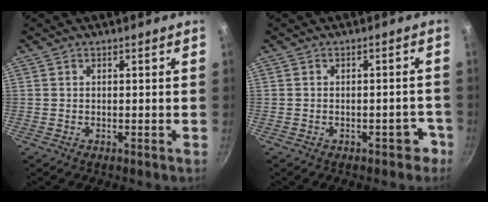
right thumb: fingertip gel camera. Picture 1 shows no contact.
{"total": 3.4, "force": [-2.1, 2.2, 1.7], "torque": [0.008, 0.035, -0.011]}